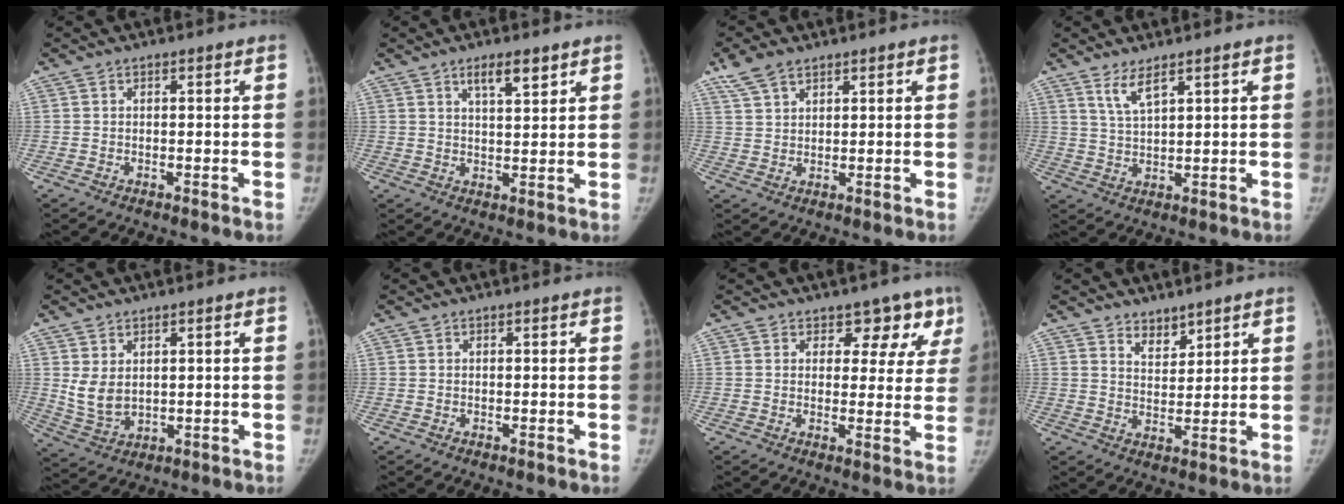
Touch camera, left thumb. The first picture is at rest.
{"total": 5.0, "force": [3.2, 1.4, 3.6], "torque": [-0.050, -0.022, 0.054]}
{"total": 5.4, "force": [3.8, 2.7, 2.7], "torque": [-0.045, -0.003, 0.082]}
{"total": 4.3, "force": [2.8, 0.9, 3.0], "torque": [-0.058, -0.022, 0.062]}
{"total": 5.8, "force": [1.5, 3.8, 4.1], "torque": [-0.070, -0.012, 0.045]}
{"total": 0.0}
{"total": 6.8, "force": [4.8, 4.4, 1.9], "torque": [0.019, -0.027, 0.047]}
{"total": 4.0, "force": [3.4, 1.8, 1.1], "torque": [0.002, -0.030, 0.063]}